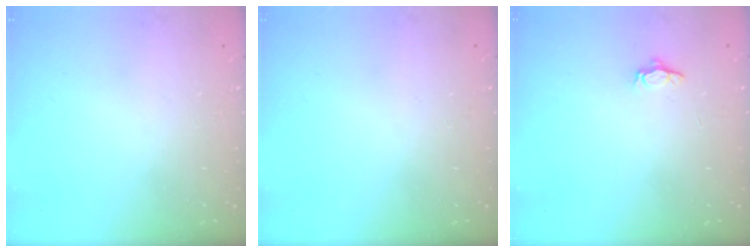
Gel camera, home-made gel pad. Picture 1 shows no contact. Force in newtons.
{"total": 0.0}
{"total": 3.3, "press": 3.2, "slide": 0.5}